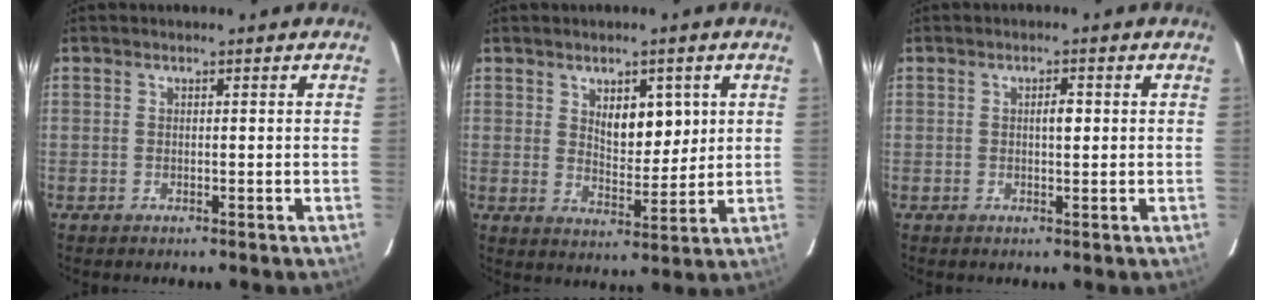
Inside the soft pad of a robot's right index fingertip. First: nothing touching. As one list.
[{"total": 6.6, "force": [2.4, 3.2, 5.2], "torque": [-0.080, -0.002, 0.046]}, {"total": 1.8, "force": [0.3, 0.6, 1.7], "torque": [-0.030, 0.003, 0.005]}]